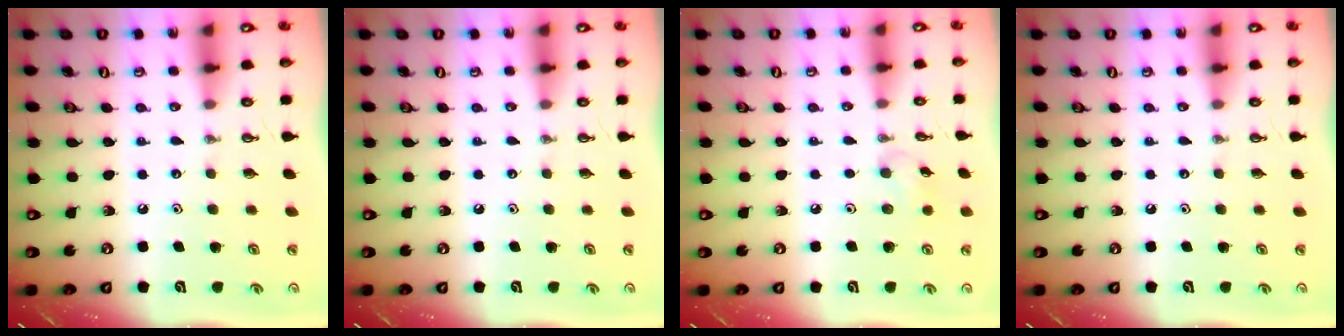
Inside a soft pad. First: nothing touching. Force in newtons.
{"total": 0.0}
{"total": 5.3, "press": 5.1, "slide": 1.1}
{"total": 0.0}